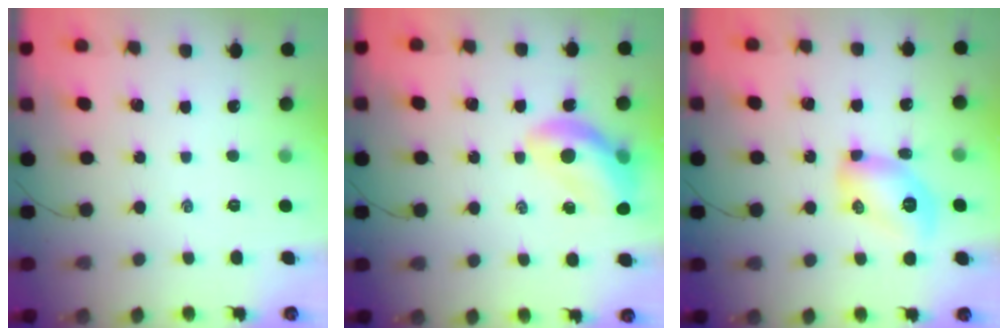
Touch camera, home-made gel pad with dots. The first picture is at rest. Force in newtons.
{"total": 12.2, "press": 11.8, "slide": 3.3}
{"total": 9.5, "press": 9.4, "slide": 1.3}